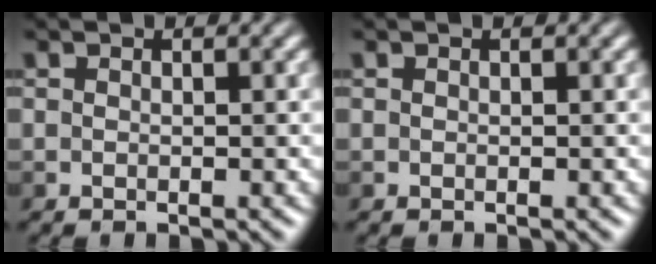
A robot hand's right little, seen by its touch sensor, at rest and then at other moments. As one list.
[{"total": 0.0}]